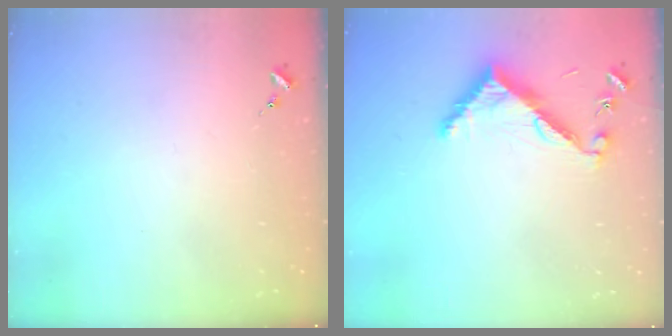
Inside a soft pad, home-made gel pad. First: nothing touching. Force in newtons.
{"total": 8.0, "press": 7.9, "slide": 0.4}